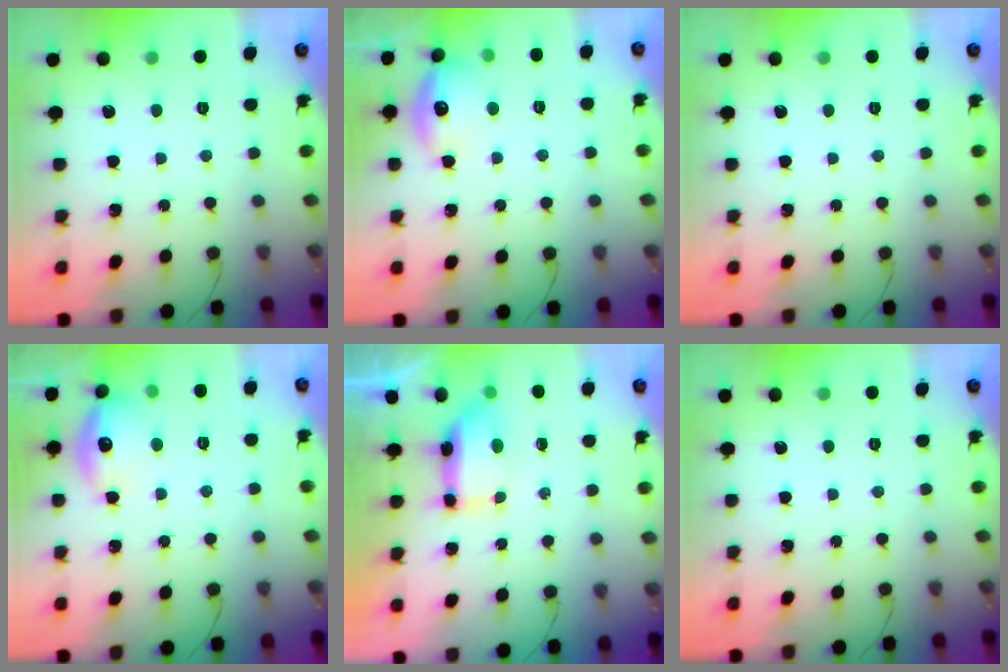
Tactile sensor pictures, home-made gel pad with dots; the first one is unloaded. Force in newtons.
{"total": 12.5, "press": 12.5, "slide": 0.7}
{"total": 0.0}
{"total": 12.5, "press": 12.5, "slide": 0.7}
{"total": 6.7, "press": 6.7, "slide": 0.4}
{"total": 0.0}